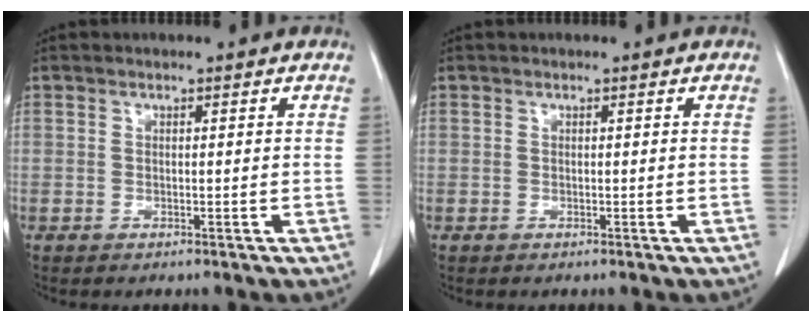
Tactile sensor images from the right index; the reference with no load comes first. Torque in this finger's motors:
{"motor_torque": [0.00, 0.00, 0.00, 0.00]}